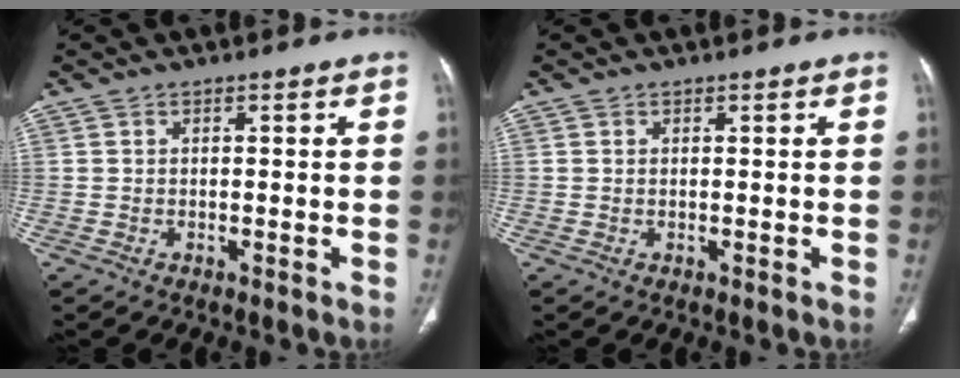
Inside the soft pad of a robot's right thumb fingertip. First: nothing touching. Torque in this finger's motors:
{"motor_torque": [0.11, -0.03, -0.05, -0.31, -0.06]}